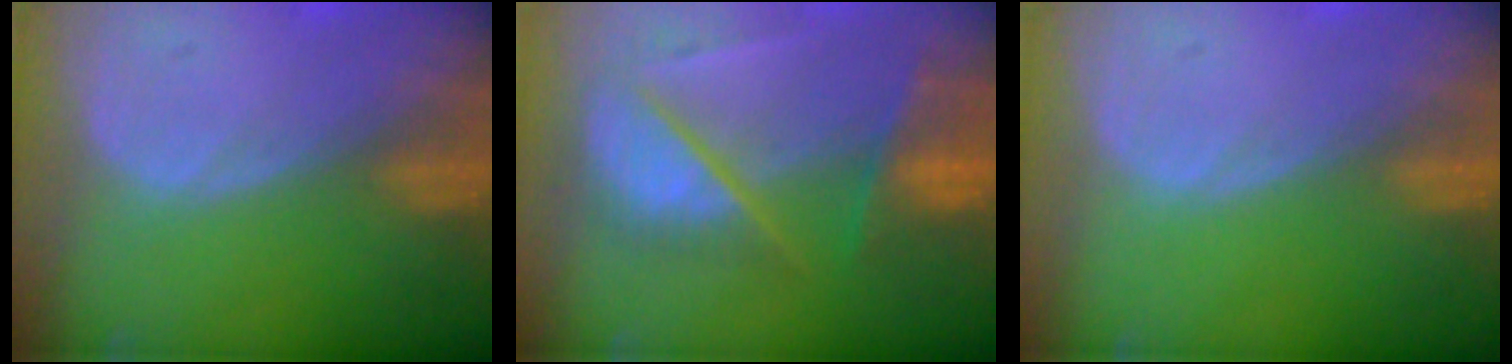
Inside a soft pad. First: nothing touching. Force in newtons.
{"total": 9.3, "press": 8.1, "slide": 4.5}
{"total": 0.0}